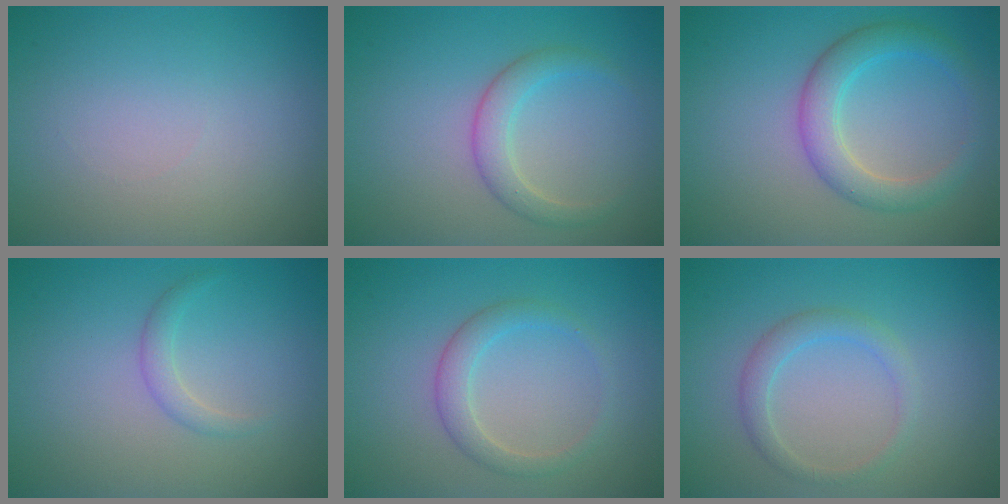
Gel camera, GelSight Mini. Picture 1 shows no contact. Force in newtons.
{"total": 2.5, "press": 2.5, "slide": 0.2}
{"total": 3.8, "press": 3.8, "slide": 0.1}
{"total": 1.3, "press": 1.3, "slide": 0.1}
{"total": 2.2, "press": 2.2, "slide": 0.1}
{"total": 2.0, "press": 2.0, "slide": 0.1}